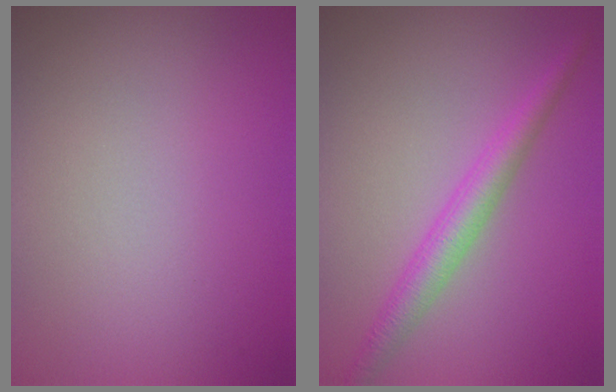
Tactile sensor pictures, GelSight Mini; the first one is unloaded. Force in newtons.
{"total": 3.1, "press": 3.1, "slide": 0.0}